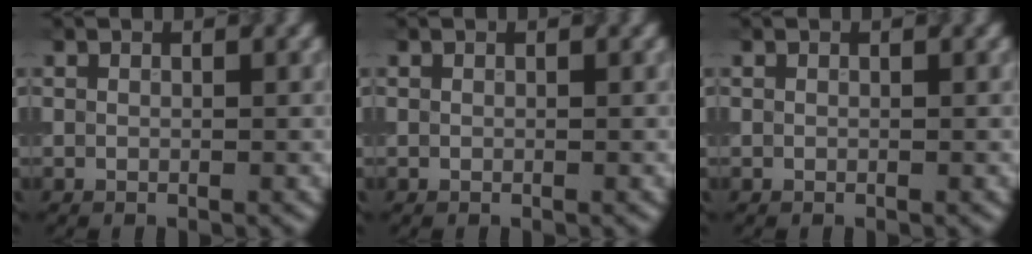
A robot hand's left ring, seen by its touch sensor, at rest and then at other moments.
{"total": 0.0}
{"total": 0.0}